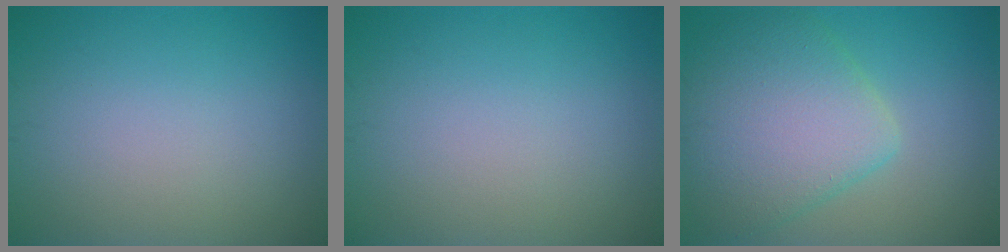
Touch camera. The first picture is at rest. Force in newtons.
{"total": 0.0}
{"total": 7.4, "press": 7.4, "slide": 0.3}